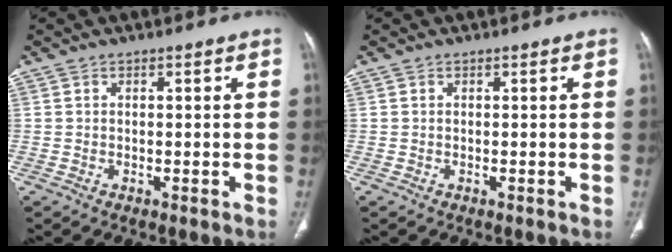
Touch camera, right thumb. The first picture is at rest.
{"total": 0.0}